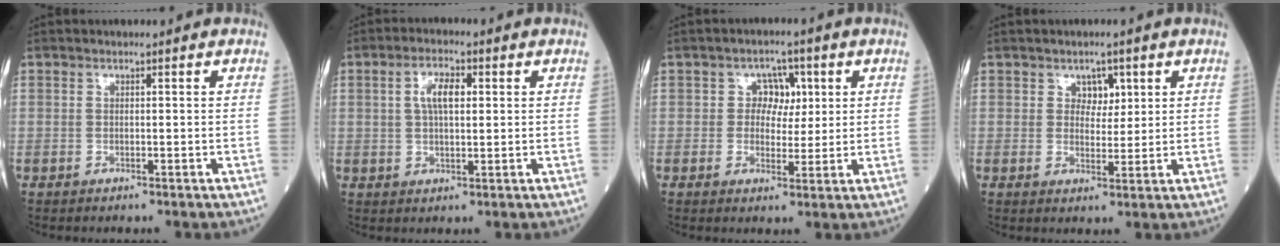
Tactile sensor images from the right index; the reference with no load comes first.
{"total": 5.0, "force": [1.4, 1.8, 4.4], "torque": [-0.088, 0.012, 0.027]}
{"total": 4.3, "force": [1.1, 3.4, 2.4], "torque": [-0.025, 0.010, 0.018]}
{"total": 3.1, "force": [1.6, 2.1, 1.7], "torque": [-0.018, 0.002, 0.027]}